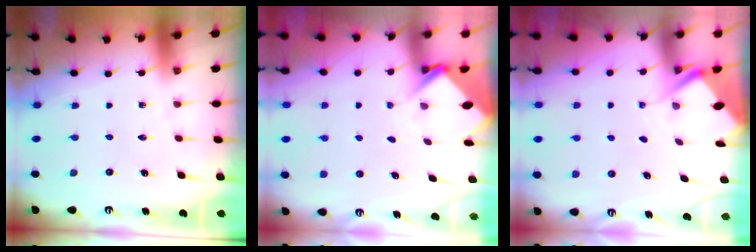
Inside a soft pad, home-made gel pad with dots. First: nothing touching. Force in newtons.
{"total": 4.0, "press": 4.0, "slide": 0.2}
{"total": 3.0, "press": 3.0, "slide": 0.4}